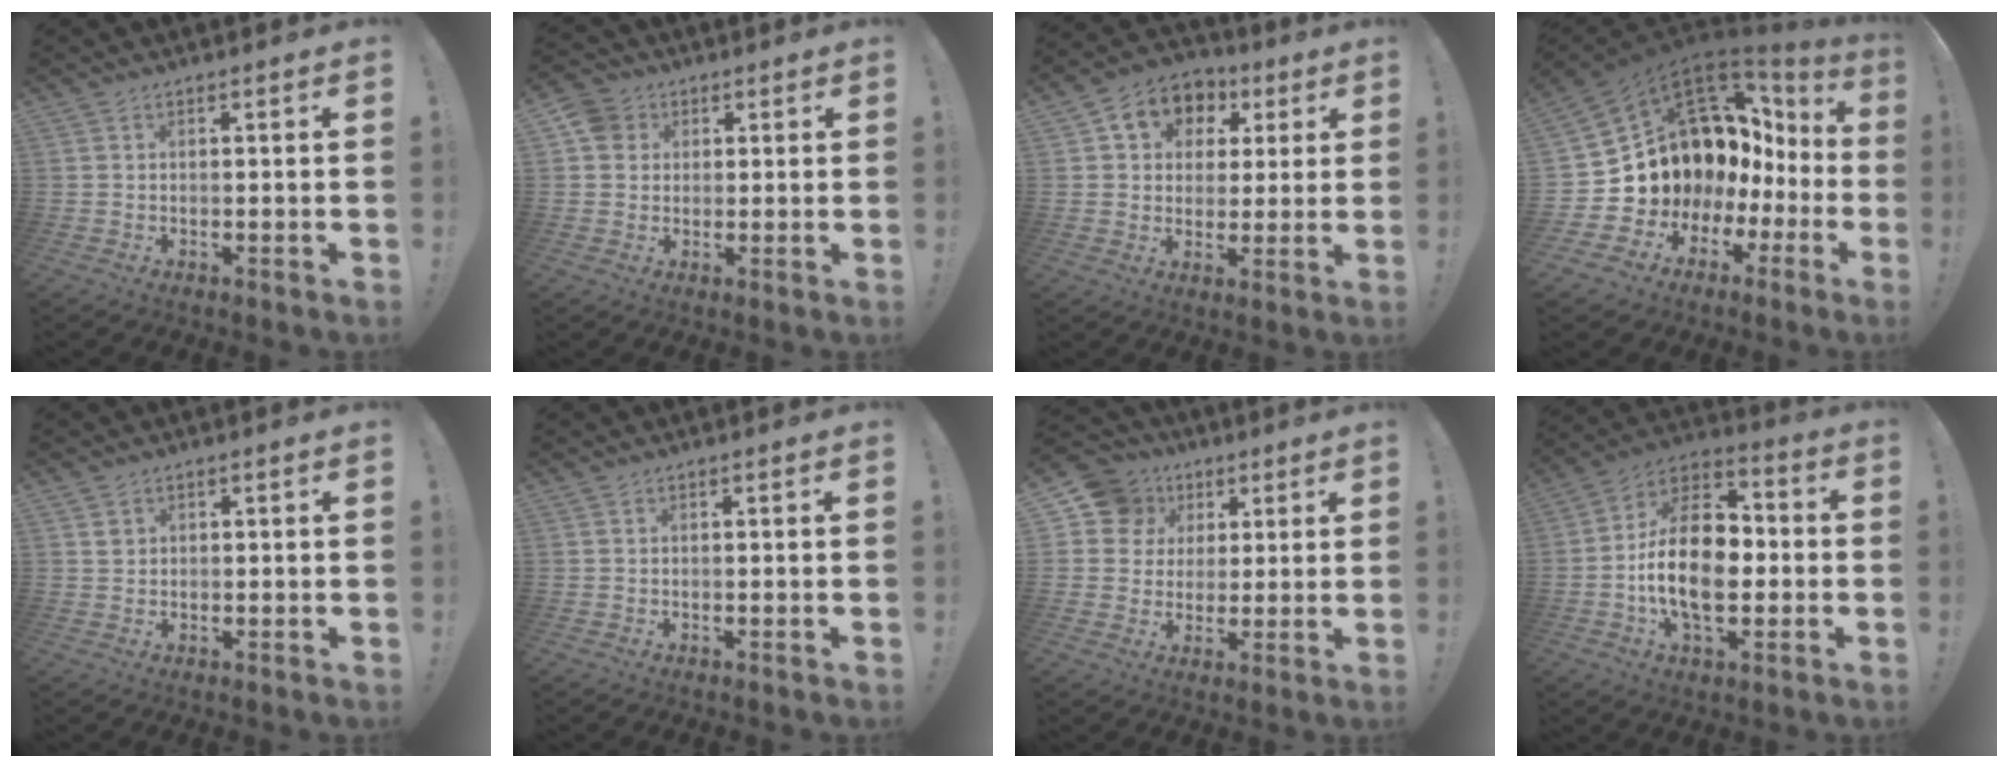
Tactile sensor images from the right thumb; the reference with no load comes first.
{"total": 5.7, "force": [1.9, 5.1, 1.7], "torque": [-0.026, 0.001, 0.038]}
{"total": 9.5, "force": [3.1, 8.1, 3.7], "torque": [-0.053, -0.014, 0.064]}
{"total": 12.9, "force": [6.8, 9.0, 6.2], "torque": [-0.089, -0.075, 0.156]}
{"total": 1.6, "force": [1.0, 1.3, 0.1], "torque": [0.014, -0.003, 0.016]}
{"total": 0.0}
{"total": 12.1, "force": [4.8, 10.5, 3.5], "torque": [-0.044, -0.024, 0.096]}
{"total": 19.4, "force": [-2.7, 11.7, 15.3], "torque": [-0.278, 0.014, -0.045]}